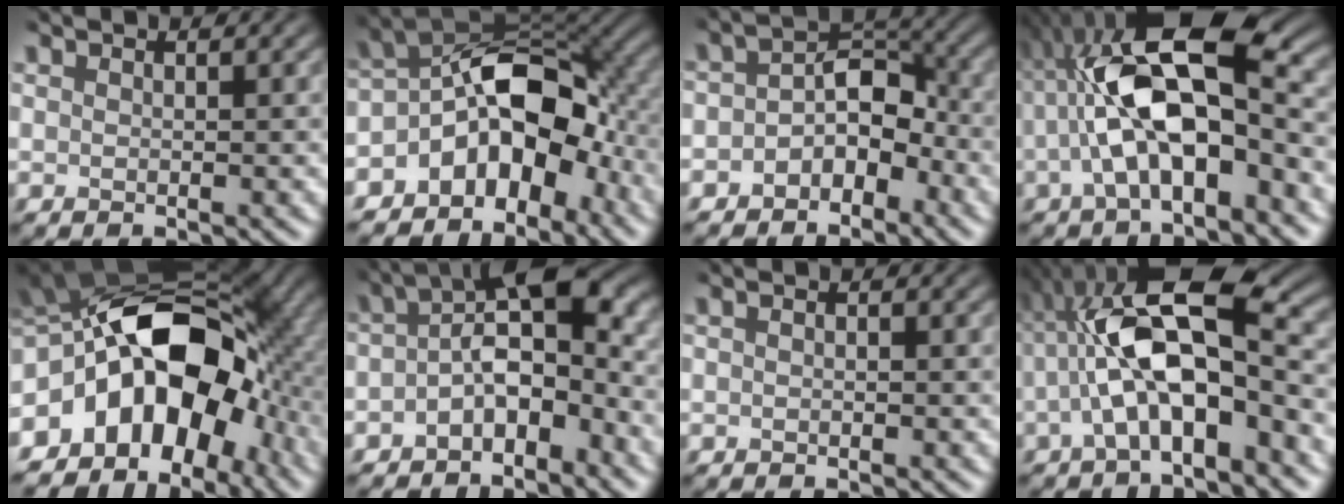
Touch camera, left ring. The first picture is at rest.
{"total": 8.5, "force": [-4.8, 4.8, 5.1], "torque": [-0.072, 0.009, -0.084]}
{"total": 3.9, "force": [-3.1, 2.0, 1.4], "torque": [-0.020, 0.003, -0.049]}
{"total": 9.9, "force": [-2.3, 4.0, 8.8], "torque": [-0.170, 0.015, -0.036]}
{"total": 14.4, "force": [-5.8, 9.1, 9.6], "torque": [-0.131, 0.008, -0.104]}
{"total": 6.1, "force": [-2.5, 2.8, 4.8], "torque": [-0.077, 0.017, -0.049]}
{"total": 0.7, "force": [-0.3, 0.4, 0.6], "torque": [-0.005, -0.005, -0.014]}
{"total": 9.2, "force": [-2.7, 3.4, 8.1], "torque": [-0.157, 0.013, -0.042]}